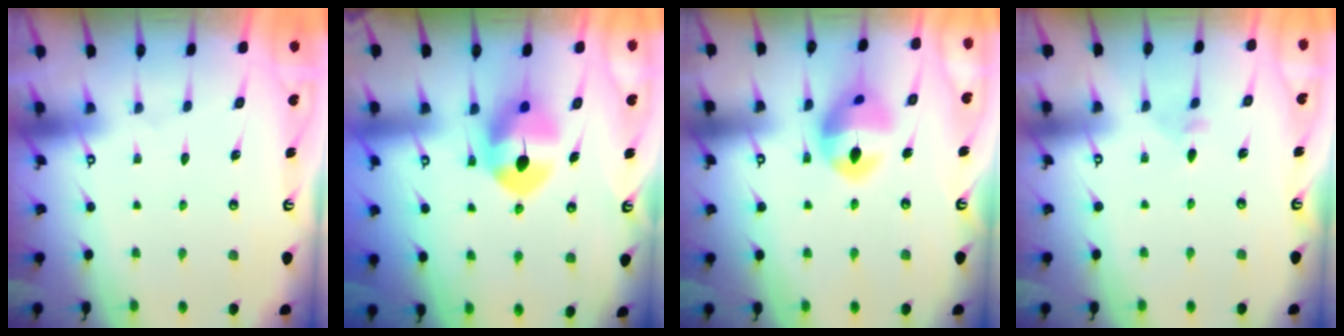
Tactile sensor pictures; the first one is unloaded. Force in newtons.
{"total": 9.3, "press": 9.2, "slide": 1.4}
{"total": 14.2, "press": 14.1, "slide": 1.5}
{"total": 2.0, "press": 2.0, "slide": 0.5}